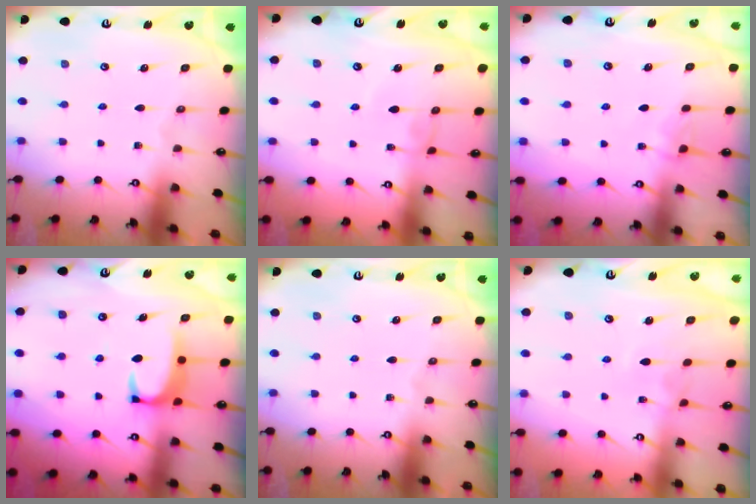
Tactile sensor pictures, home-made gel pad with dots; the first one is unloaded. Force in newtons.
{"total": 3.3, "press": 3.3, "slide": 0.1}
{"total": 1.8, "press": 1.8, "slide": 0.4}
{"total": 1.9, "press": 1.9, "slide": 0.3}
{"total": 0.0}
{"total": 3.9, "press": 3.9, "slide": 0.1}